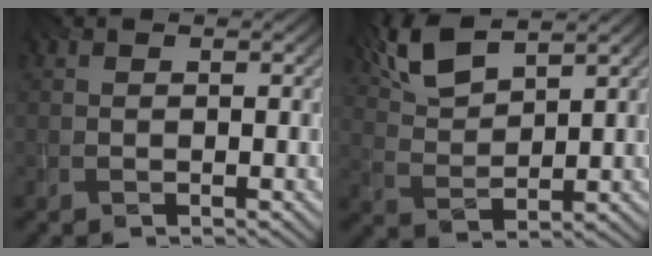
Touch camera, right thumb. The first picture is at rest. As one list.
[{"total": 7.7, "force": [5.3, 2.5, 5.0], "torque": [-0.123, 0.014, 0.110]}]